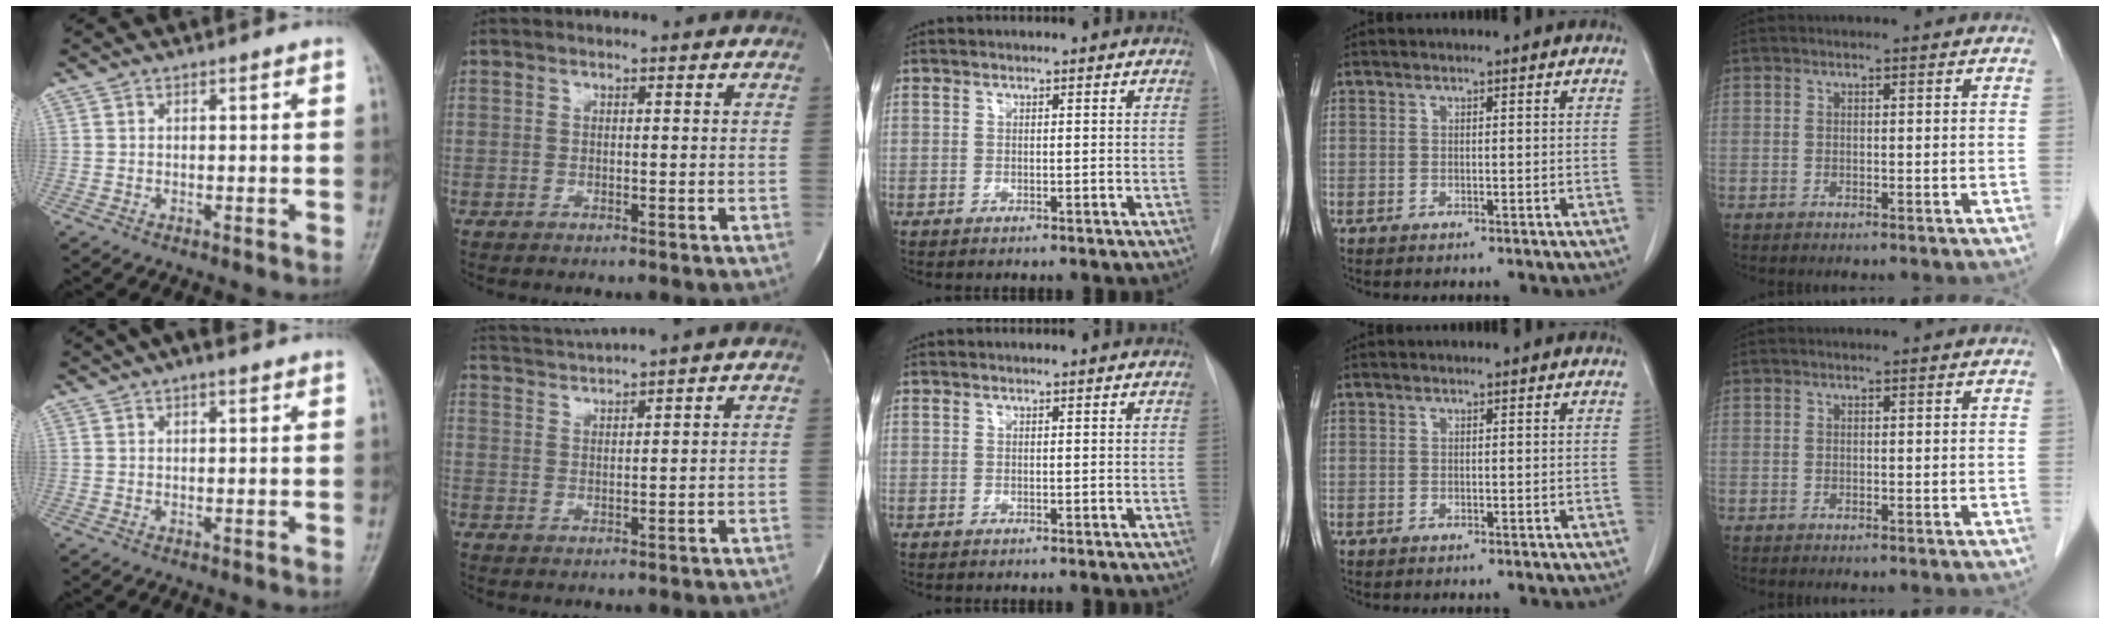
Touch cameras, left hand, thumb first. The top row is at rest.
{"thumb": {"total": 3.8, "force": [2.2, 1.5, 2.6], "torque": [-0.039, 0.013, 0.033]}, "index": {"total": 4.6, "force": [4.0, -2.1, 0.5], "torque": [-0.016, -0.007, 0.082]}}